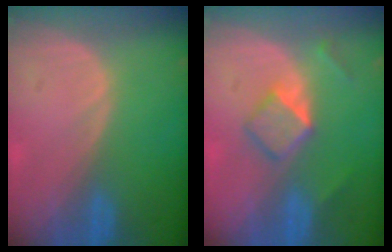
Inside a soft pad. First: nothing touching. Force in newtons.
{"total": 5.2, "press": 4.5, "slide": 2.7}